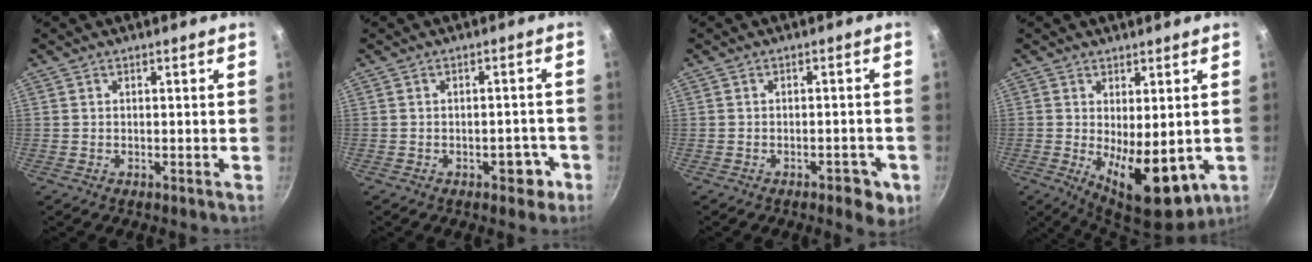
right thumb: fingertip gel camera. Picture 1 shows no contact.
{"total": 3.8, "force": [-1.9, 2.3, 2.3], "torque": [-0.005, 0.021, -0.016]}
{"total": 5.1, "force": [-2.3, 2.4, 3.8], "torque": [-0.030, 0.017, -0.021]}
{"total": 12.5, "force": [-1.8, 5.5, 11.0], "torque": [-0.138, -0.020, -0.010]}